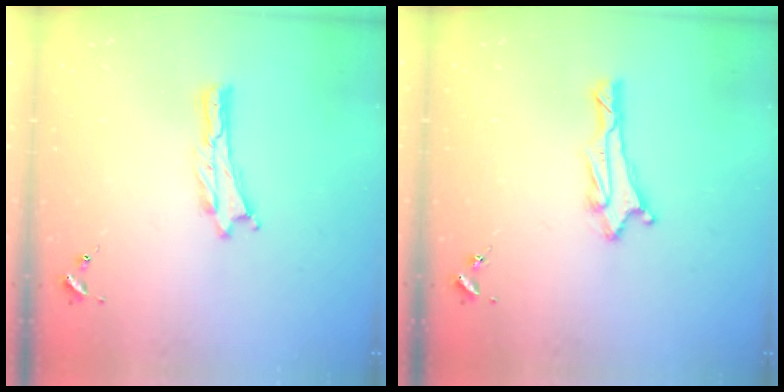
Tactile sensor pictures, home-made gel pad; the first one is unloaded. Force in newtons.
{"total": 2.0, "press": 1.8, "slide": 0.8}